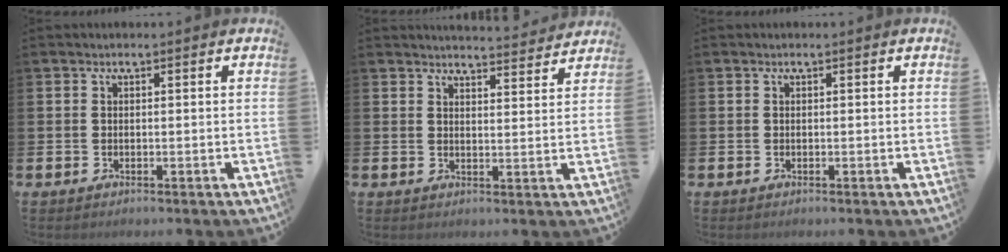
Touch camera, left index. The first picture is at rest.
{"total": 4.3, "force": [4.3, 0.1, 0.1], "torque": [-0.002, -0.032, 0.076]}
{"total": 0.0}